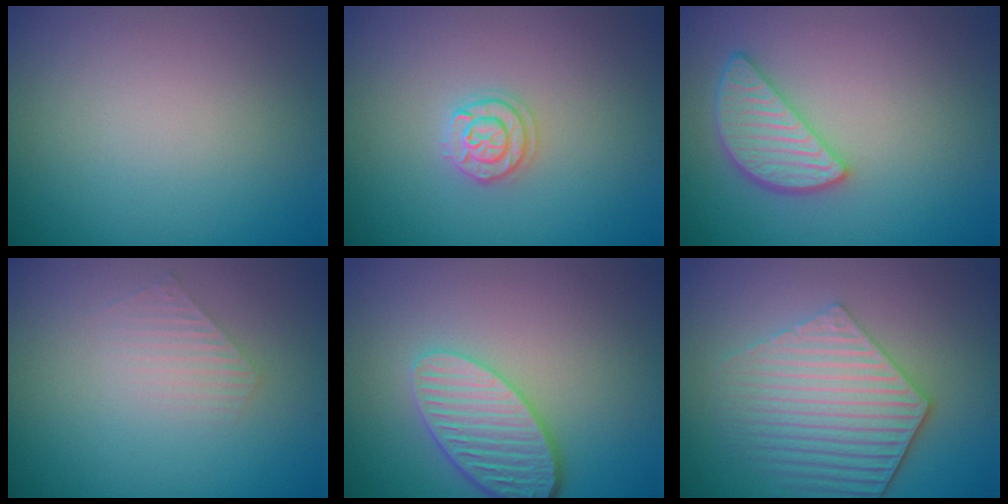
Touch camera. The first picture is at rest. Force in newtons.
{"total": 1.7, "press": 1.7, "slide": 0.2}
{"total": 3.7, "press": 3.2, "slide": 1.9}
{"total": 1.5, "press": 1.5, "slide": 0.3}
{"total": 5.0, "press": 3.9, "slide": 3.2}
{"total": 5.1, "press": 4.3, "slide": 2.8}